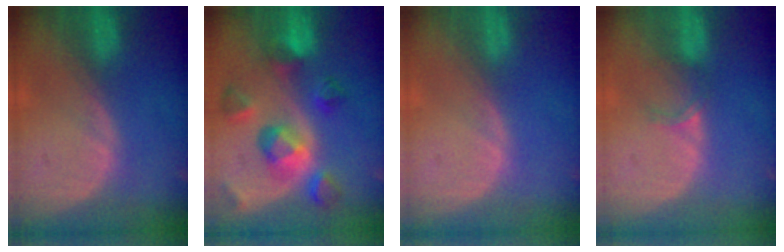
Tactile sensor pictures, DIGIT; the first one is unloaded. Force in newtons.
{"total": 10.2, "press": 9.0, "slide": 4.8}
{"total": 0.0}
{"total": 2.2, "press": 1.7, "slide": 1.3}